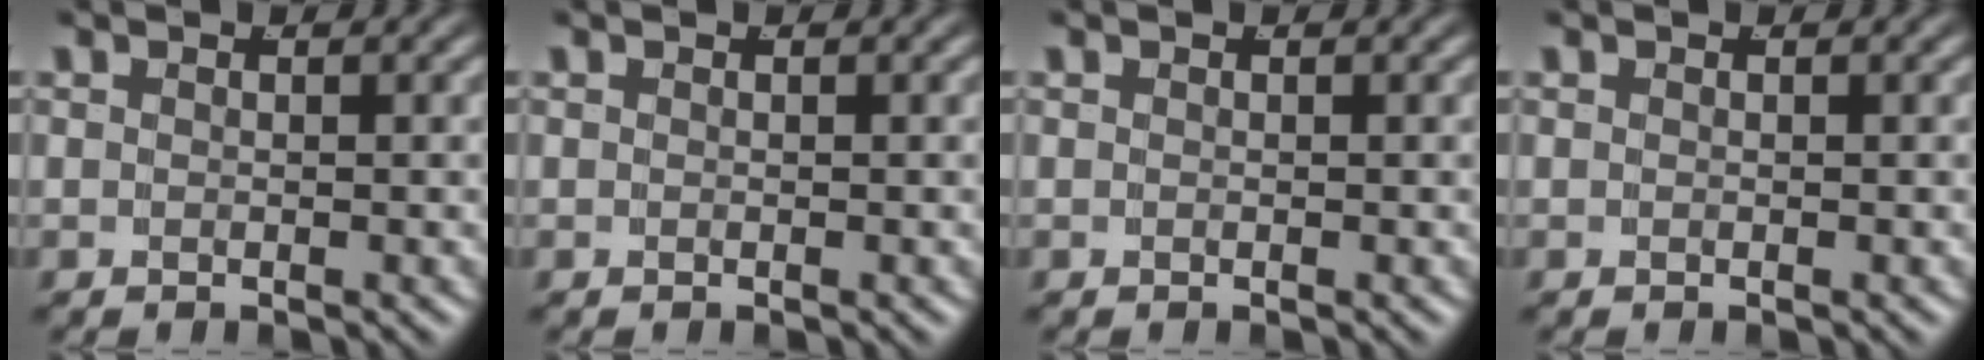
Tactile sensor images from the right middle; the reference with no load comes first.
{"total": 0.0}
{"total": 0.0}
{"total": 0.0}